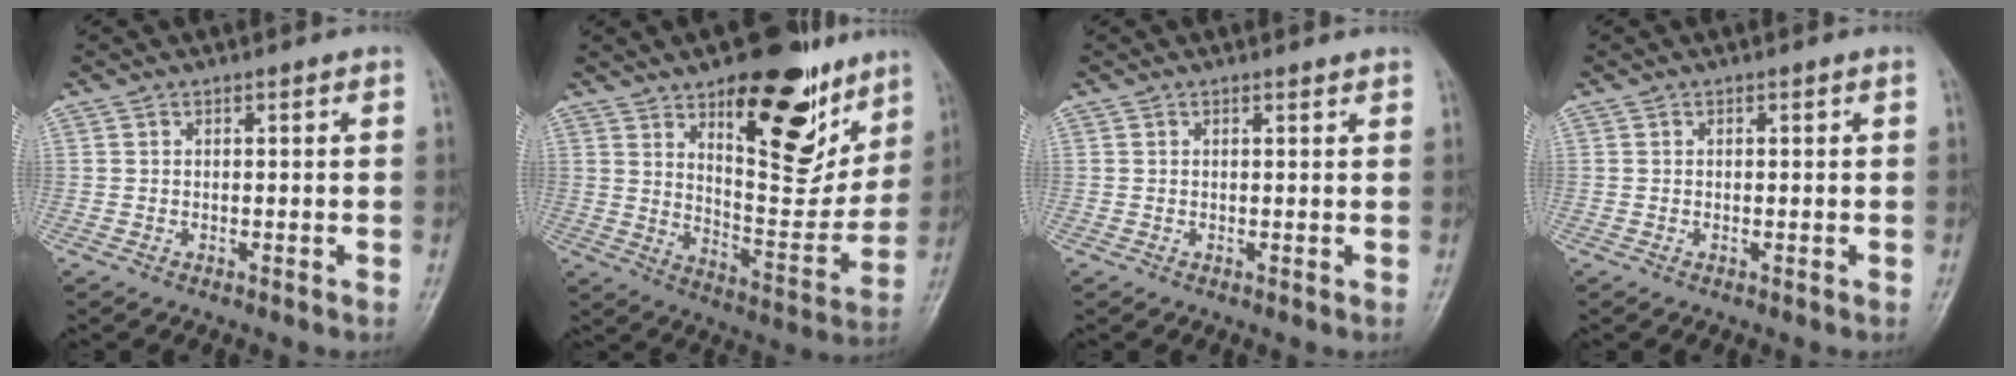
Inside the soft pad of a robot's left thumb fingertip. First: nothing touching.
{"total": 22.7, "force": [12.5, 9.8, 16.2], "torque": [-0.172, -0.071, 0.194]}
{"total": 0.6, "force": [0.6, 0.1, 0.1], "torque": [-0.004, -0.003, 0.006]}
{"total": 0.0}